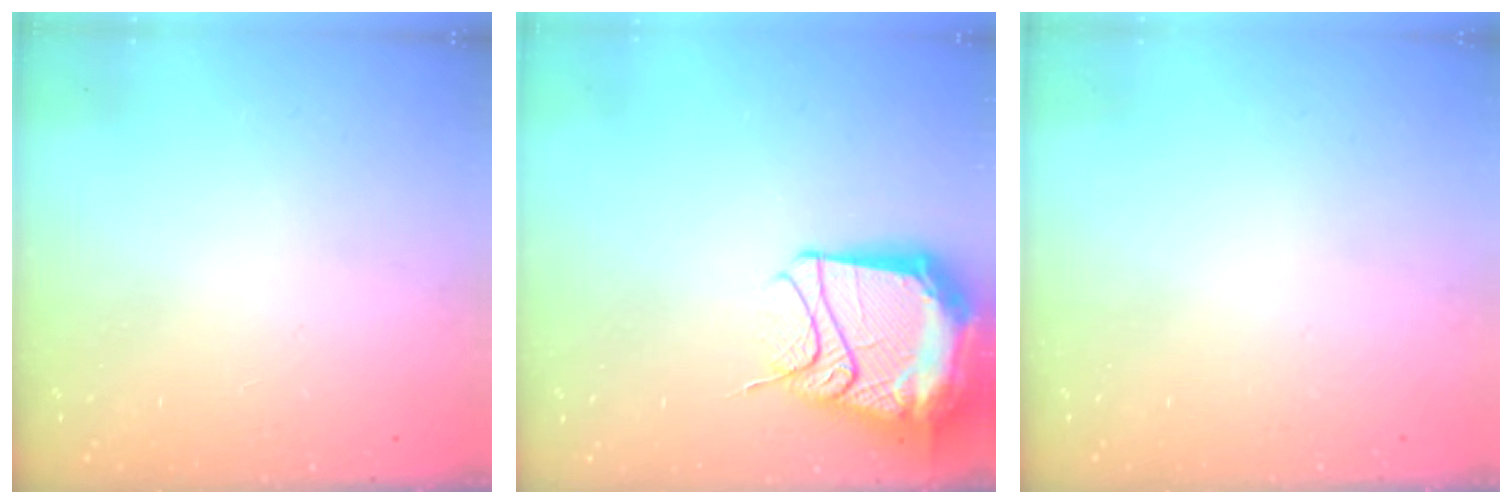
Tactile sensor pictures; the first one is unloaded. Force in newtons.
{"total": 24.0, "press": 20.5, "slide": 12.5}
{"total": 0.0}